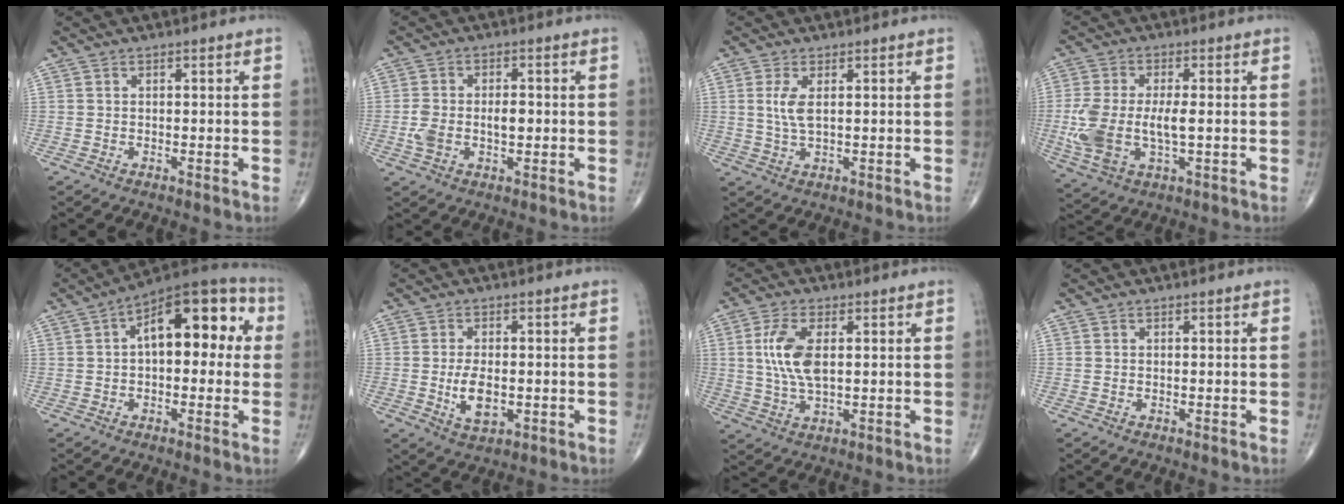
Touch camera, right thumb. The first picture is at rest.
{"total": 6.8, "force": [-0.6, 3.9, 5.5], "torque": [-0.111, 0.016, -0.006]}
{"total": 3.9, "force": [0.9, 1.4, 3.5], "torque": [-0.081, -0.005, 0.022]}
{"total": 11.7, "force": [-0.9, 5.5, 10.2], "torque": [-0.232, -0.001, -0.010]}
{"total": 16.7, "force": [3.1, 8.3, 14.1], "torque": [-0.165, 0.043, 0.034]}
{"total": 6.1, "force": [-0.9, 3.2, 5.1], "torque": [-0.085, -0.006, -0.008]}
{"total": 8.8, "force": [1.5, 4.1, 7.6], "torque": [-0.162, -0.005, 0.030]}
{"total": 0.0}